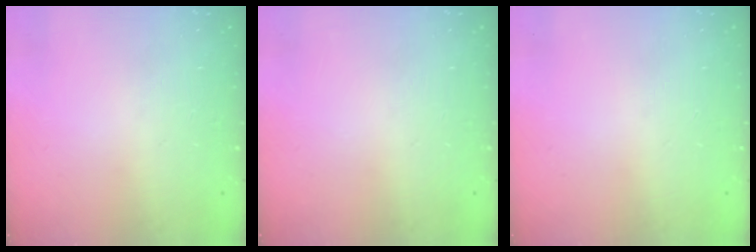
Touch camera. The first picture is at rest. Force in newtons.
{"total": 0.0}
{"total": 0.0}